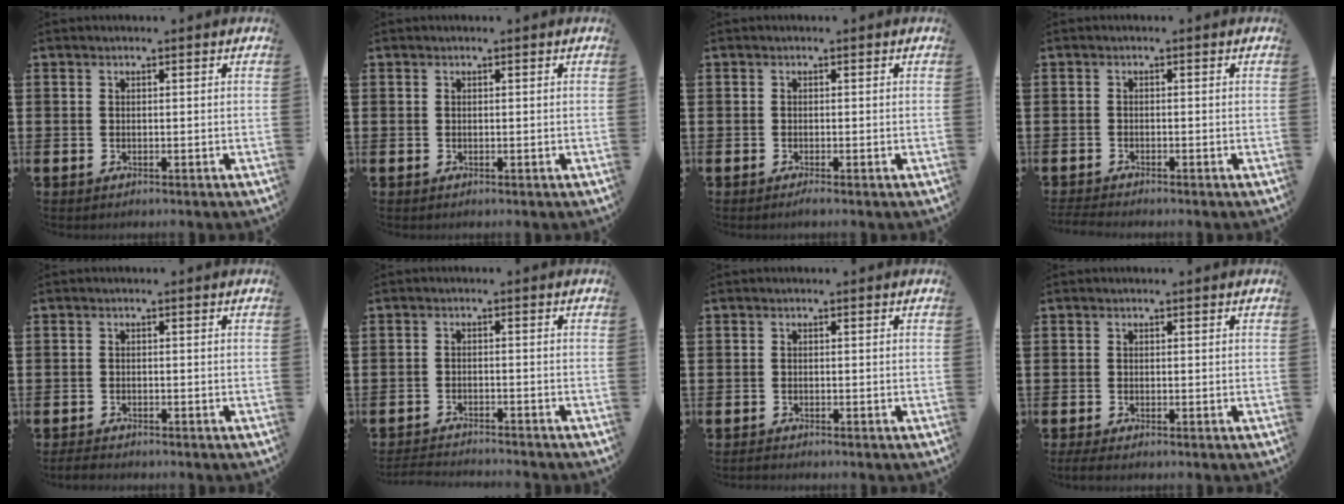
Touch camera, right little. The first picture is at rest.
{"total": 0.0}
{"total": 0.6, "force": [-0.3, 0.0, 0.4], "torque": [-0.007, -0.003, -0.006]}
{"total": 1.0, "force": [-1.0, 0.0, 0.2], "torque": [-0.005, -0.001, -0.020]}
{"total": 1.0, "force": [-0.9, 0.2, 0.3], "torque": [-0.009, 0.001, -0.020]}
{"total": 2.1, "force": [-2.1, -0.2, 0.0], "torque": [-0.003, 0.002, -0.045]}
{"total": 0.5, "force": [-0.5, 0.0, 0.1], "torque": [-0.002, -0.001, -0.011]}
{"total": 0.8, "force": [-0.5, 0.1, 0.7], "torque": [-0.011, -0.002, -0.009]}